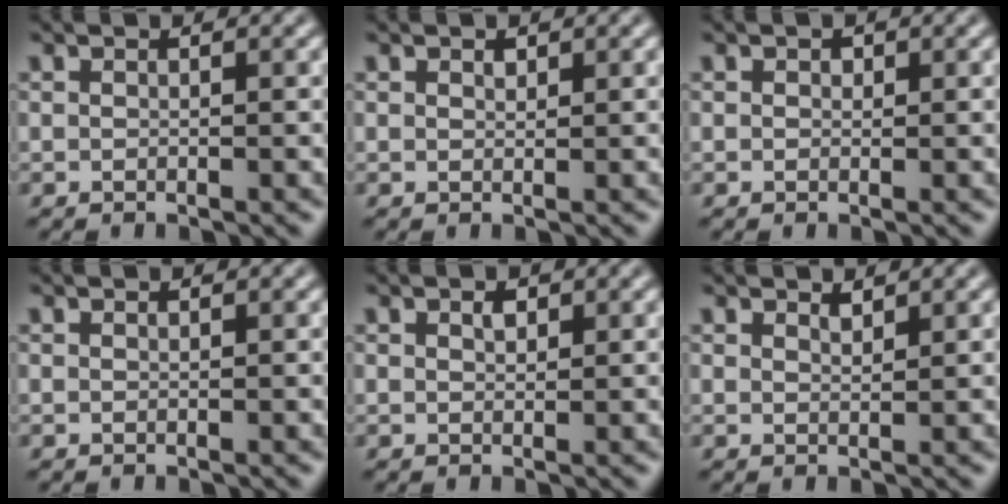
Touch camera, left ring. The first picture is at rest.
{"total": 0.6, "force": [0.4, 0.3, 0.2], "torque": [-0.005, -0.001, 0.007]}
{"total": 0.5, "force": [0.2, 0.4, 0.2], "torque": [-0.002, -0.002, 0.000]}
{"total": 0.0}
{"total": 0.9, "force": [0.5, 0.5, 0.5], "torque": [-0.011, 0.001, 0.008]}
{"total": 0.9, "force": [0.8, 0.1, 0.3], "torque": [-0.006, -0.002, 0.016]}